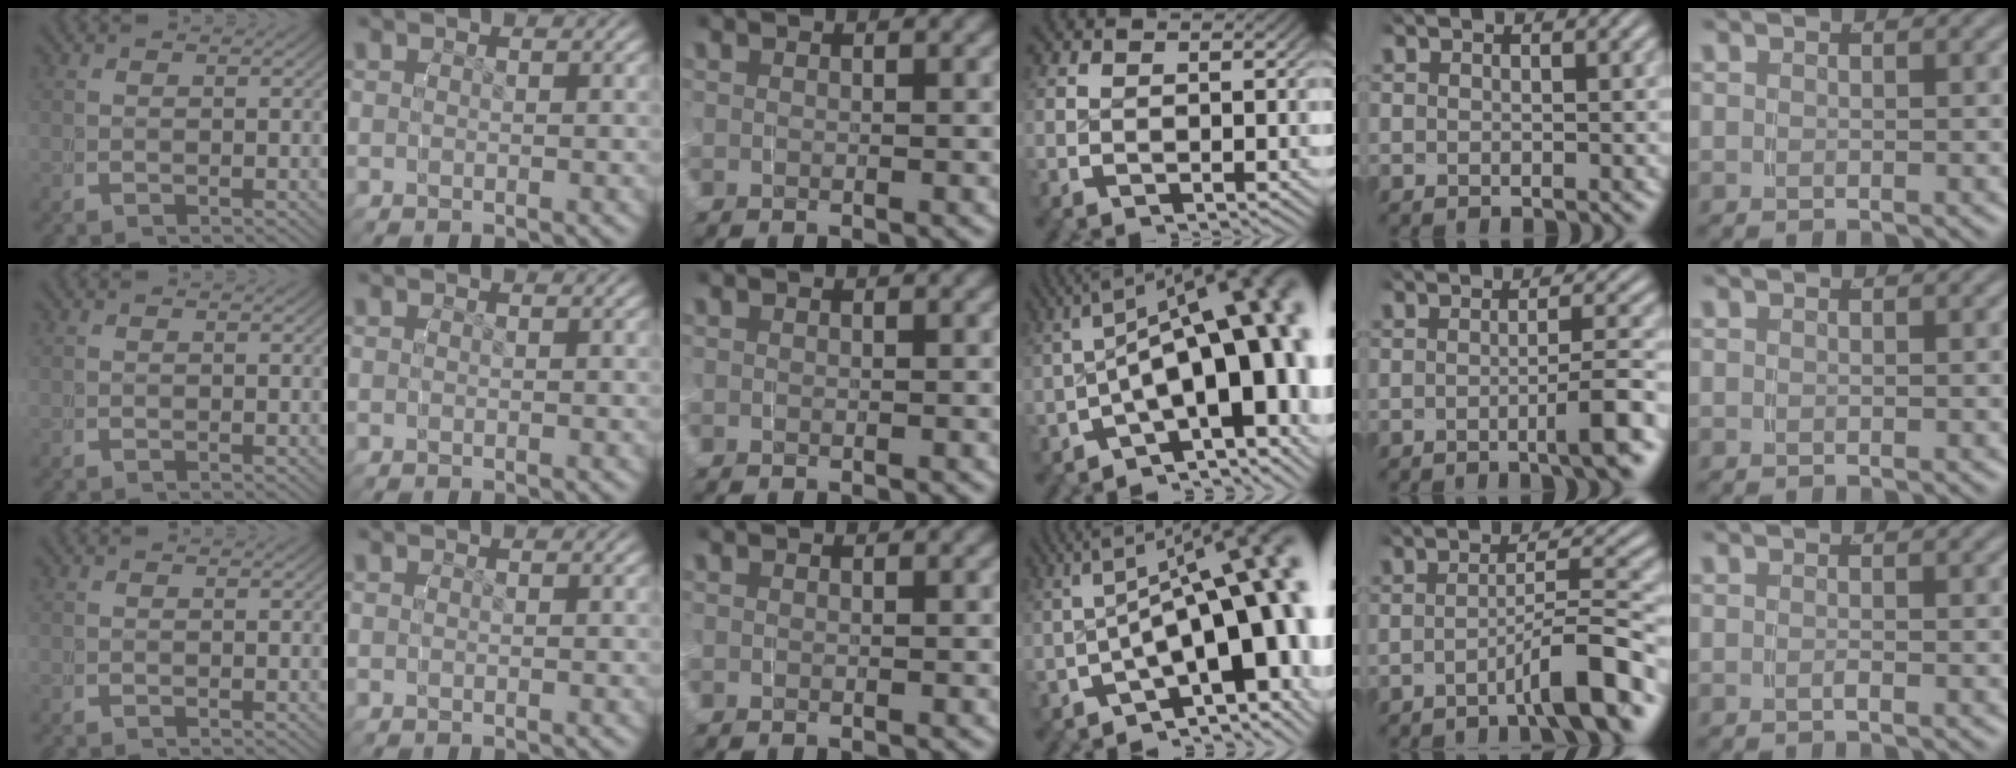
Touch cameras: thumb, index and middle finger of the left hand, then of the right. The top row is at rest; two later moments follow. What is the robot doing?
{"motion": "grasp_and_lifting", "object": "water bottle"}